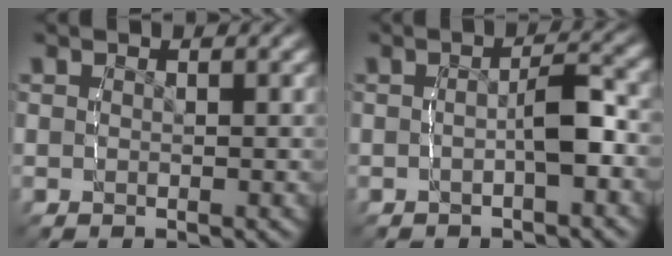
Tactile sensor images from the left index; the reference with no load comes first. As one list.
[{"total": 3.1, "force": [-1.3, 0.8, 2.7], "torque": [-0.044, 0.004, -0.017]}]